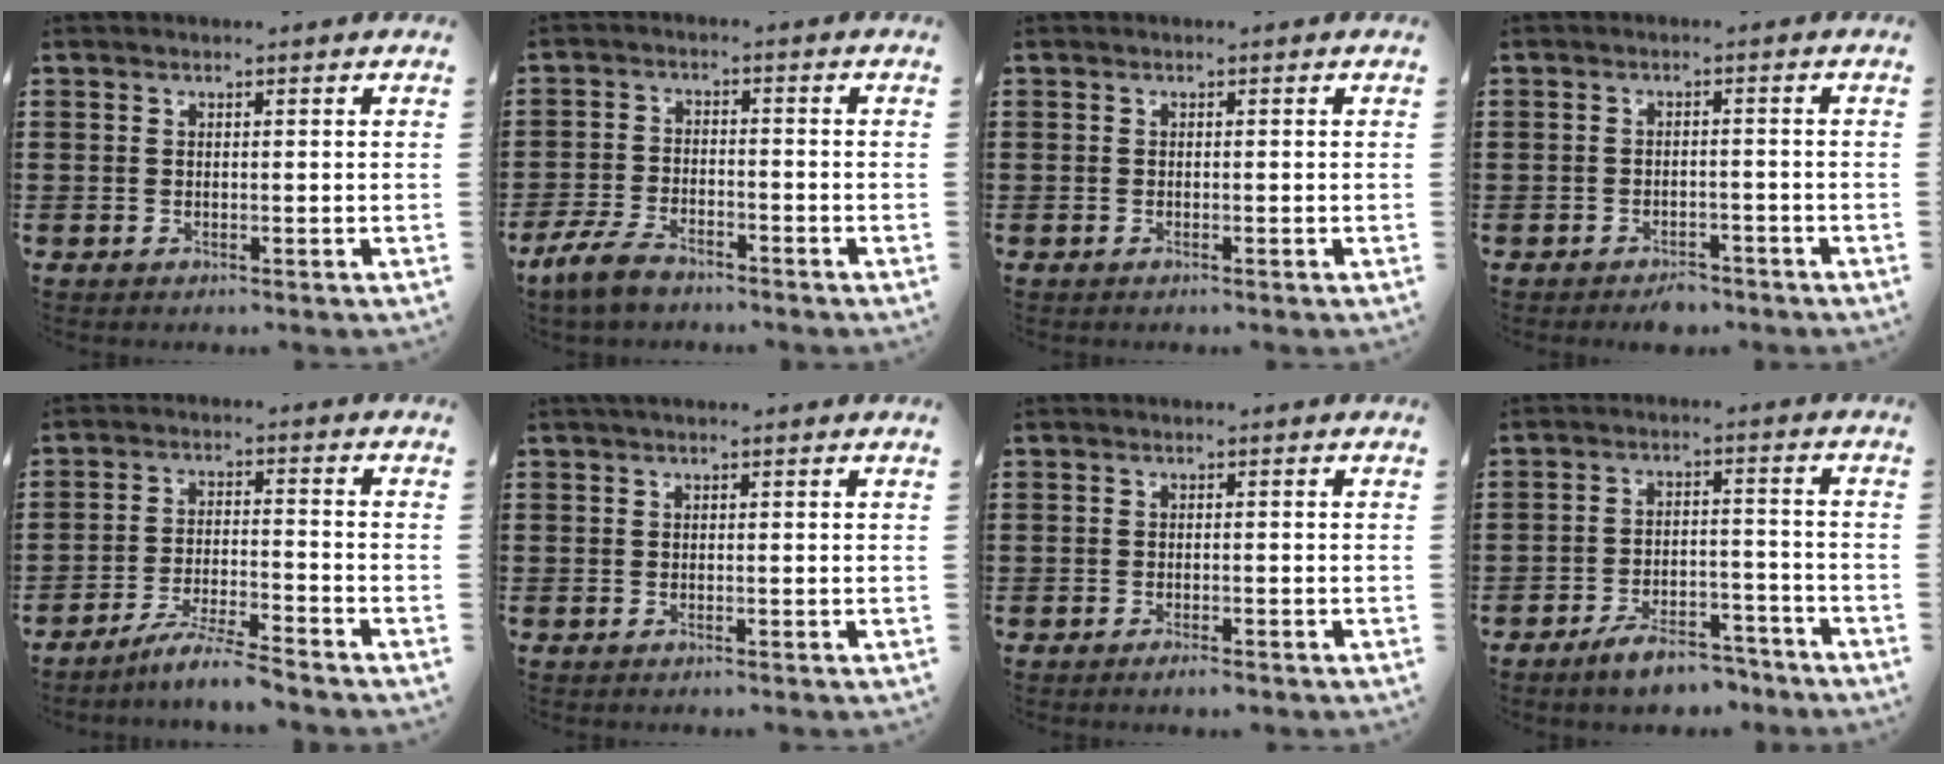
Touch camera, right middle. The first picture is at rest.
{"total": 5.1, "force": [-4.1, 1.7, 2.4], "torque": [-0.068, 0.000, -0.085]}
{"total": 0.0}
{"total": 2.3, "force": [-2.2, 0.7, -0.1], "torque": [-0.005, 0.001, -0.048]}
{"total": 5.7, "force": [-5.2, -0.5, 2.3], "torque": [-0.049, -0.014, -0.100]}
{"total": 0.6, "force": [0.1, -0.1, 0.6], "torque": [-0.011, 0.000, 0.001]}
{"total": 1.2, "force": [-0.9, 0.2, 0.7], "torque": [-0.015, -0.005, -0.015]}
{"total": 6.3, "force": [-5.6, 1.4, 2.6], "torque": [-0.043, 0.011, -0.105]}